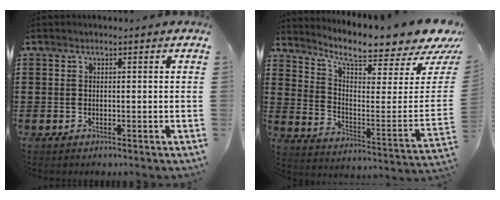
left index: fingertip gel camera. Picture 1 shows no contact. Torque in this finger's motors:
{"motor_torque": [0.46, -0.42, 0.31, 0.16]}